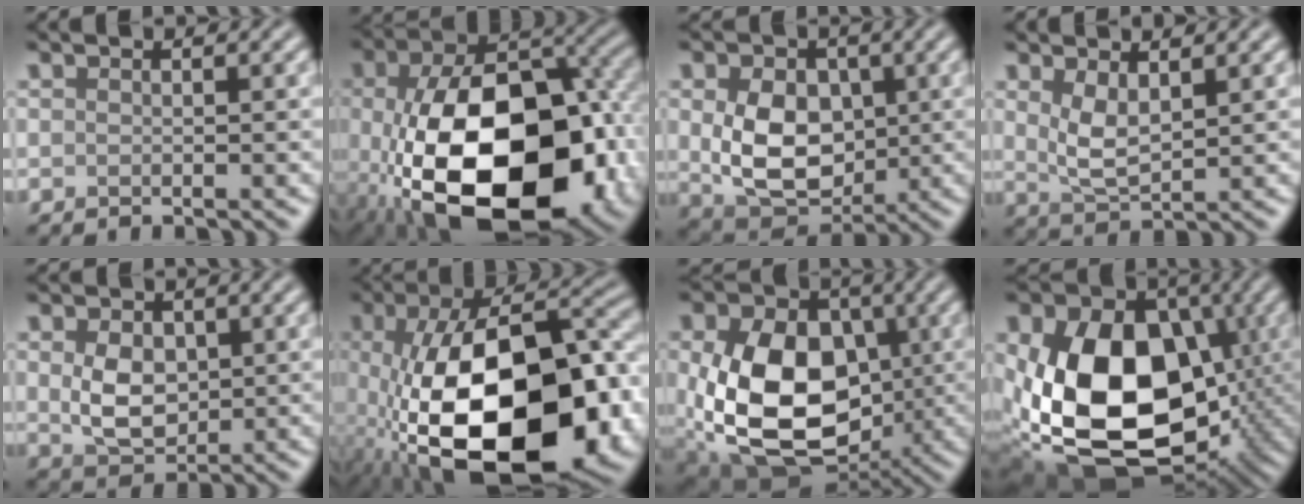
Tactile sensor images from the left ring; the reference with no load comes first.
{"total": 17.5, "force": [-4.0, 10.3, 13.6], "torque": [-0.235, -0.027, -0.058]}
{"total": 8.0, "force": [0.4, 5.9, 5.4], "torque": [-0.111, -0.015, 0.016]}
{"total": 3.2, "force": [1.3, 1.3, 2.6], "torque": [-0.059, -0.006, 0.030]}
{"total": 4.5, "force": [0.4, 3.2, 3.1], "torque": [-0.065, -0.005, 0.011]}
{"total": 18.4, "force": [-4.6, 9.6, 15.1], "torque": [-0.258, -0.027, -0.063]}
{"total": 15.0, "force": [-1.0, 10.8, 10.3], "torque": [-0.184, -0.027, -0.010]}
{"total": 17.0, "force": [-1.2, 11.8, 12.2], "torque": [-0.228, -0.024, -0.030]}